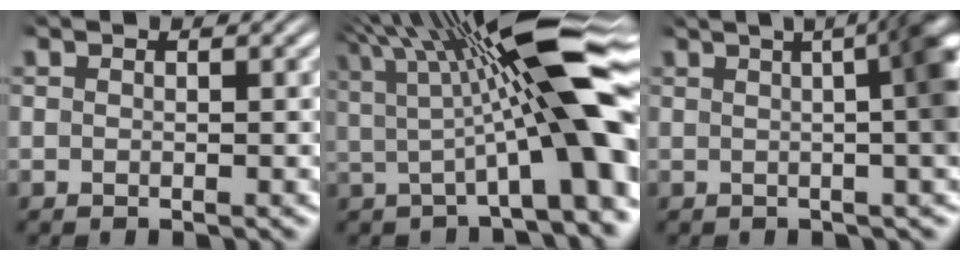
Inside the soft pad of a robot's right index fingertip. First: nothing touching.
{"total": 11.6, "force": [2.8, 2.0, 11.1], "torque": [-0.153, 0.019, 0.042]}
{"total": 14.3, "force": [4.5, 6.8, 11.8], "torque": [-0.107, 0.053, 0.041]}